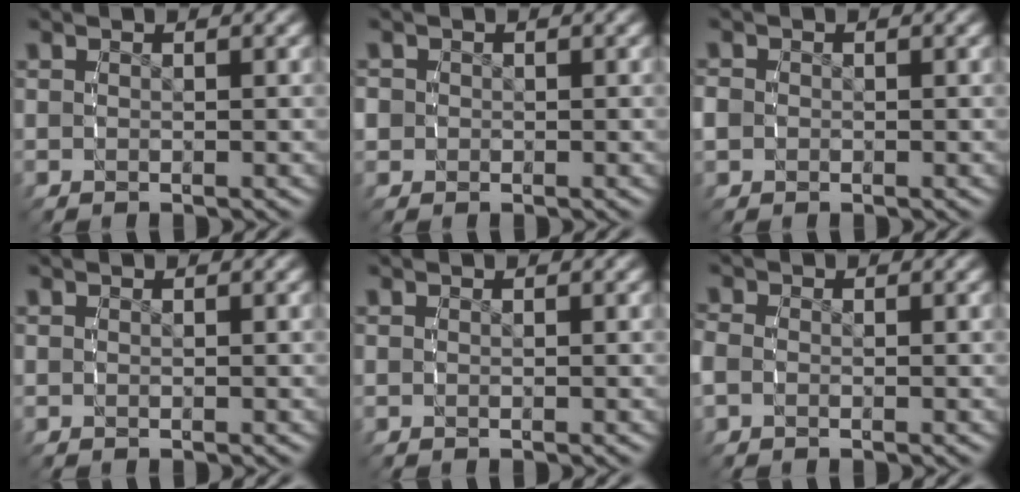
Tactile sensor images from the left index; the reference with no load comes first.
{"total": 2.3, "force": [-0.1, 2.2, 0.6], "torque": [-0.025, 0.000, -0.007]}
{"total": 1.6, "force": [-0.1, 1.5, 0.6], "torque": [-0.024, 0.000, -0.003]}
{"total": 0.0}
{"total": 0.0}
{"total": 1.5, "force": [-0.3, 1.3, 0.6], "torque": [-0.024, 0.001, -0.008]}